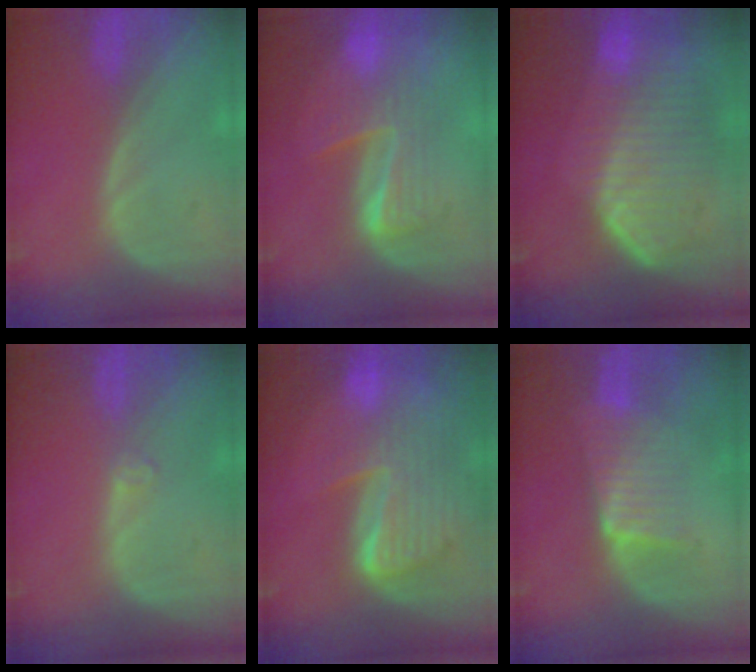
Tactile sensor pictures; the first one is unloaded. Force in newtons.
{"total": 6.5, "press": 6.3, "slide": 1.5}
{"total": 10.9, "press": 9.5, "slide": 5.3}
{"total": 1.1, "press": 0.8, "slide": 0.7}
{"total": 10.0, "press": 8.7, "slide": 5.0}
{"total": 5.7, "press": 5.4, "slide": 1.8}